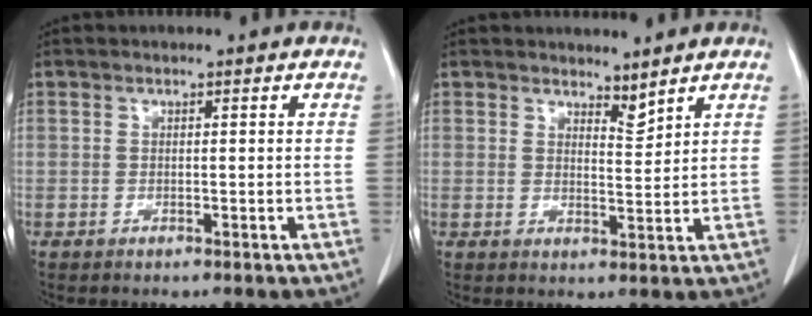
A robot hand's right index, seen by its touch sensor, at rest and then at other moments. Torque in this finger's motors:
{"motor_torque": [-0.07, 0.13, -0.02, -0.01]}